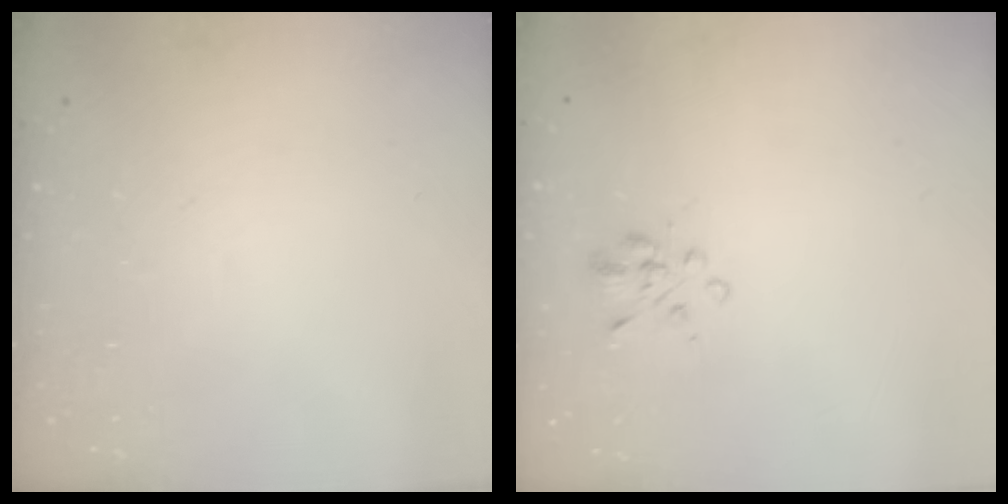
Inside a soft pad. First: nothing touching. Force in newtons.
{"total": 2.2, "press": 1.9, "slide": 1.1}